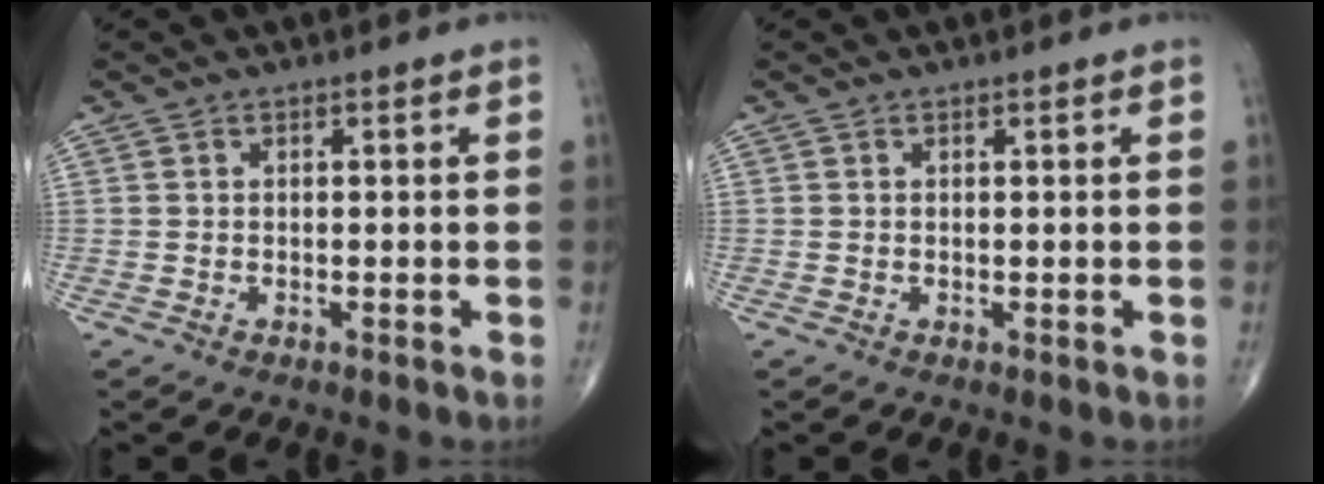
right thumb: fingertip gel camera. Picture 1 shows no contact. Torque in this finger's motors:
{"motor_torque": [-0.03, 0.01, -0.03, 0.04, 0.01]}